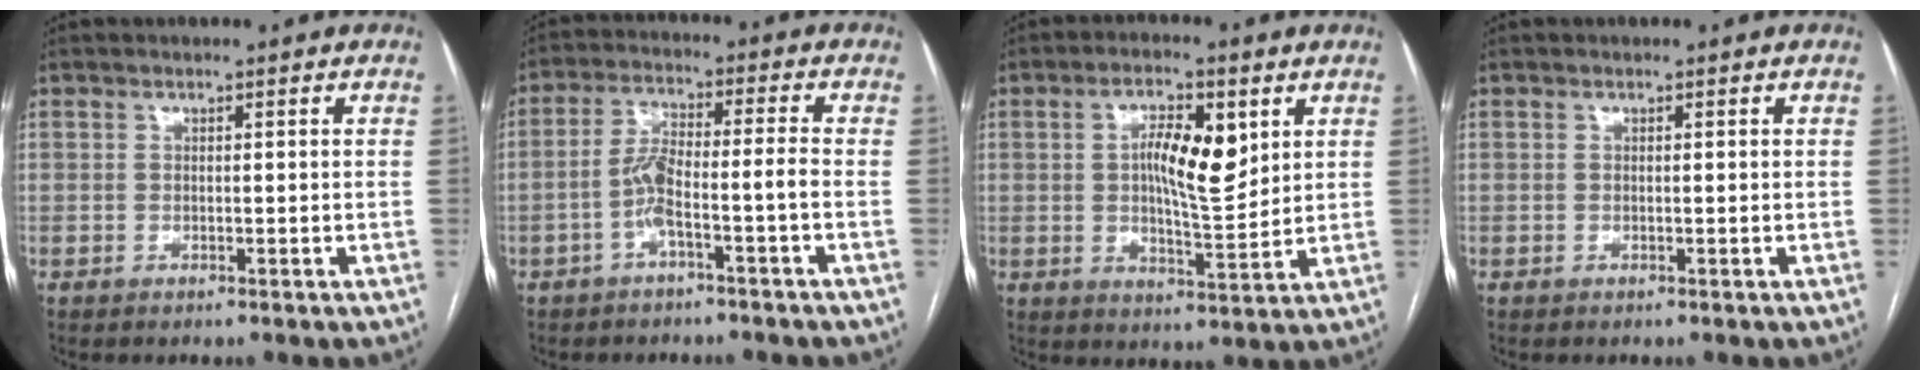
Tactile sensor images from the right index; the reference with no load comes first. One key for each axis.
{"total": 6.0, "fx": -2.5, "fy": 0.2, "fz": 5.4, "tx": -0.112, "ty": 0.026, "tz": -0.045}
{"total": 9.3, "fx": 2.6, "fy": 2.8, "fz": 8.5, "tx": -0.145, "ty": 0.005, "tz": 0.045}
{"total": 0.0}